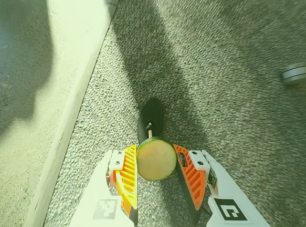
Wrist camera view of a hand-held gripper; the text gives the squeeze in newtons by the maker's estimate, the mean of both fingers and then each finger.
{"total": 8.4, "left": 8.4, "right": 8.4}